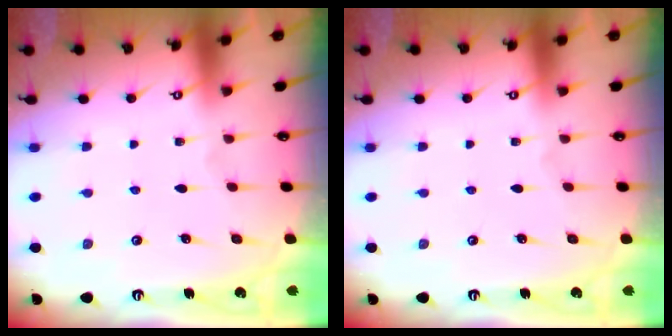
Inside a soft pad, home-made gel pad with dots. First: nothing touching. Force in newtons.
{"total": 0.0}